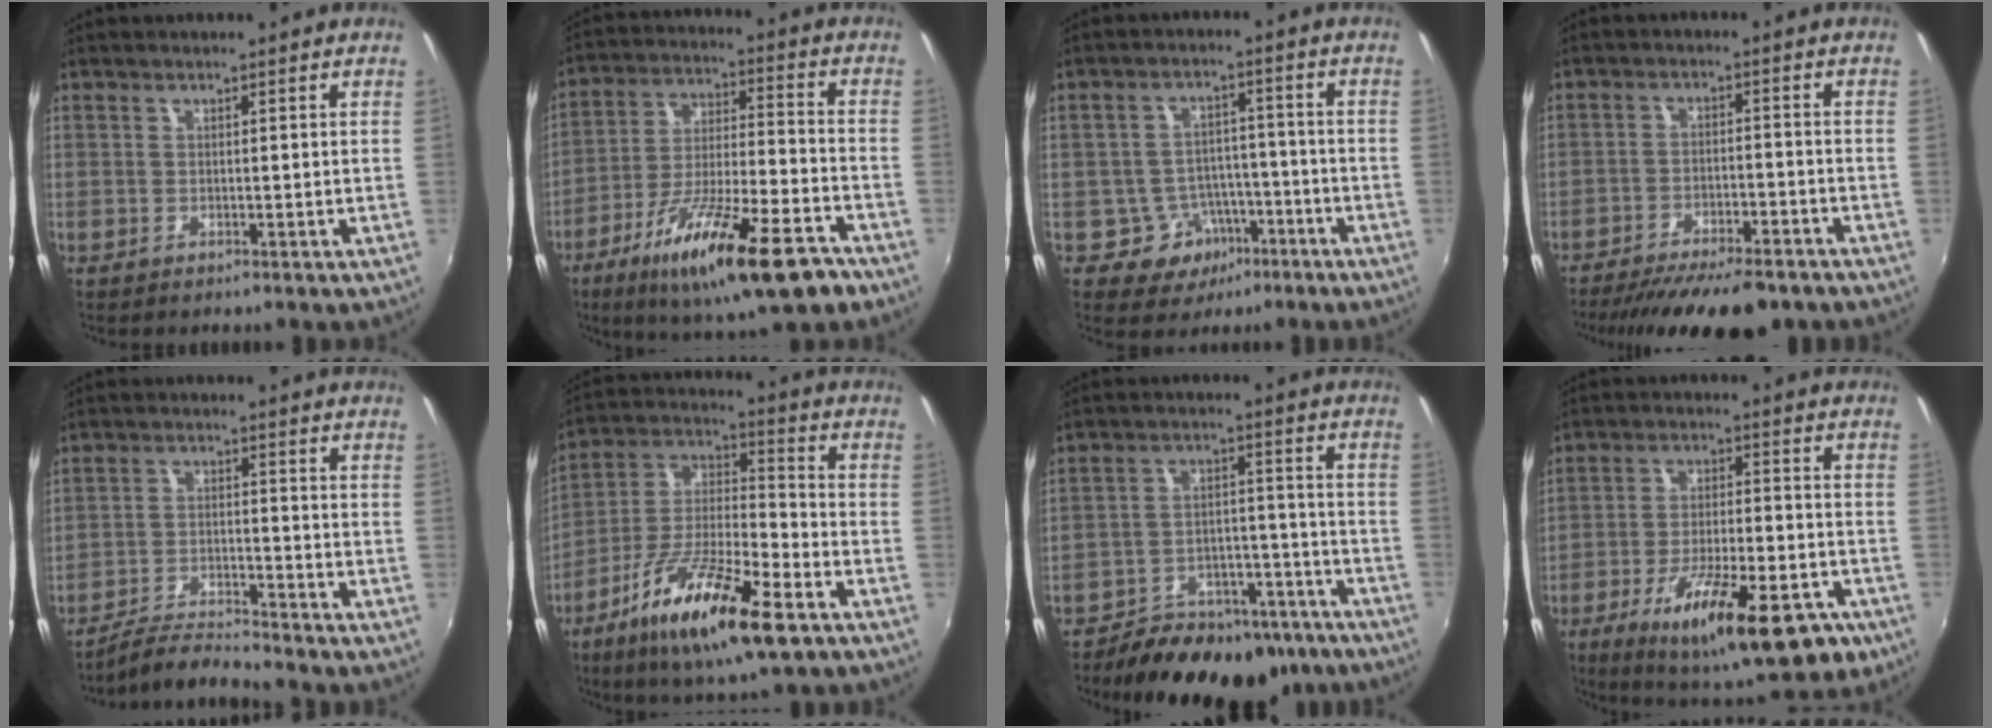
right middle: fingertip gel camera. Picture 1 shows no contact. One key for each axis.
{"total": 21.1, "fx": -12.7, "fy": 4.4, "fz": 16.3, "tx": -0.285, "ty": -0.044, "tz": -0.208}
{"total": 7.4, "fx": -4.1, "fy": 6.0, "fz": 1.5, "tx": -0.034, "ty": 0.023, "tz": -0.045}
{"total": 15.7, "fx": -12.7, "fy": 4.0, "fz": 8.3, "tx": -0.165, "ty": -0.036, "tz": -0.188}
{"total": 5.9, "fx": -5.8, "fy": -0.7, "fz": 0.8, "tx": -0.033, "ty": 0.007, "tz": -0.112}
{"total": 19.2, "fx": -10.6, "fy": 4.7, "fz": 15.3, "tx": -0.291, "ty": -0.030, "tz": -0.194}
{"total": 20.0, "fx": -16.2, "fy": 8.9, "fz": 7.8, "tx": -0.141, "ty": 0.023, "tz": -0.210}
{"total": 20.0, "fx": -10.7, "fy": 6.0, "fz": 15.7, "tx": -0.265, "ty": -0.042, "tz": -0.157}